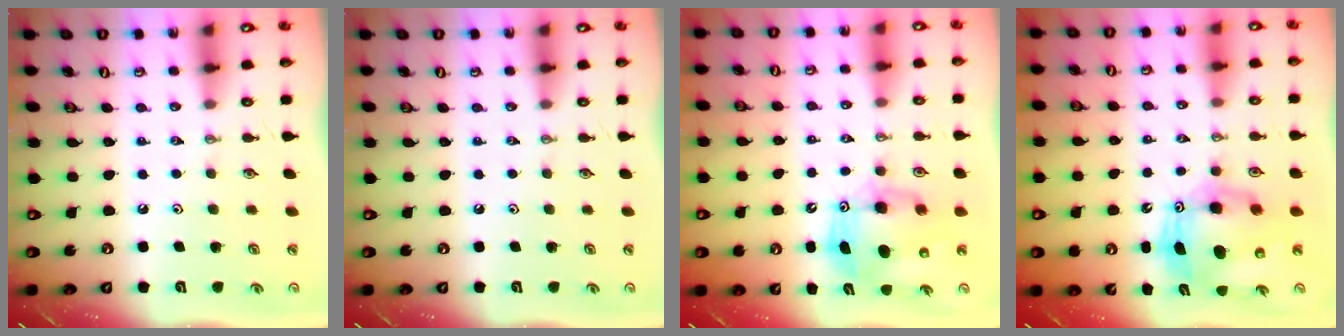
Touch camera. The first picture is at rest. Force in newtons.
{"total": 0.0}
{"total": 9.4, "press": 9.1, "slide": 2.2}
{"total": 11.1, "press": 10.9, "slide": 2.0}